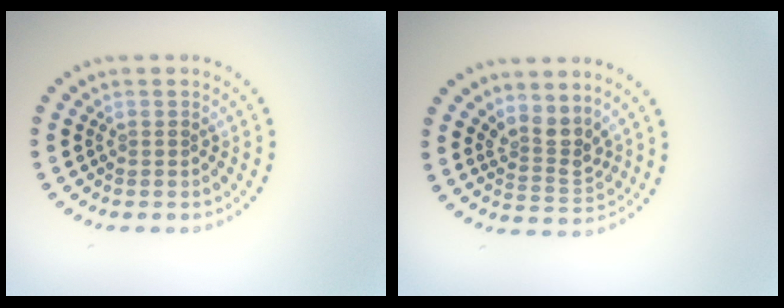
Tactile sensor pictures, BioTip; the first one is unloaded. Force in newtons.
{"total": 2.7, "press": 2.0, "slide": 1.9}